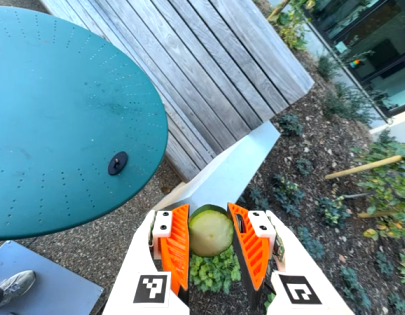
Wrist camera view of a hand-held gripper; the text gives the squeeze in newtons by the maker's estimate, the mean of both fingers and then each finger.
{"total": 14.2, "left": 14.5, "right": 13.9}